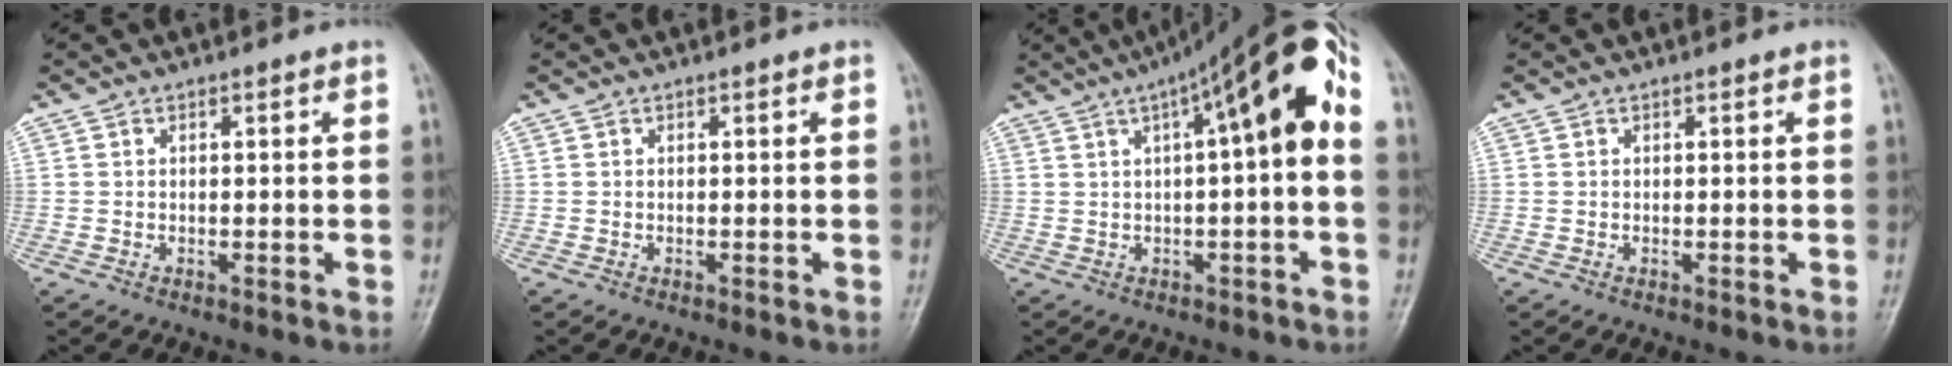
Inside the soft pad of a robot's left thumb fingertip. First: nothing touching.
{"total": 0.0}
{"total": 15.7, "force": [3.4, 3.7, 14.8], "torque": [-0.215, 0.044, 0.041]}
{"total": 0.0}